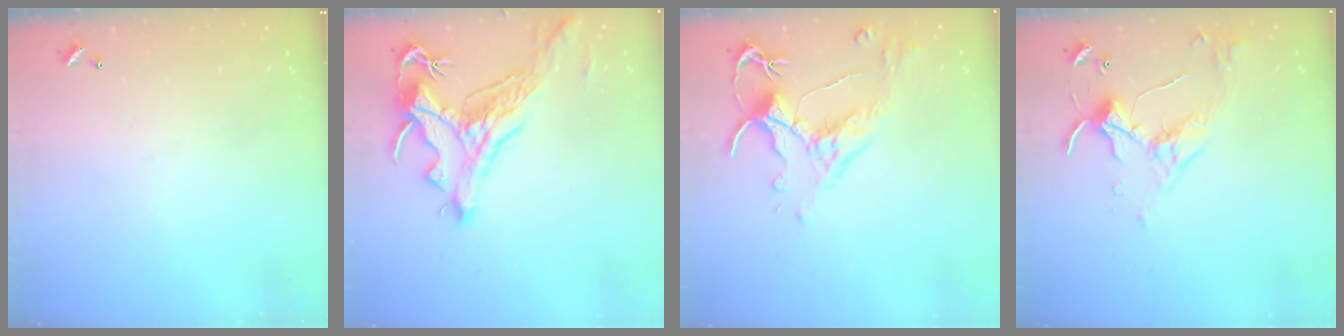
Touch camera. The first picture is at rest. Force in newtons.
{"total": 2.2, "press": 1.7, "slide": 1.3}
{"total": 2.5, "press": 2.1, "slide": 1.4}
{"total": 3.8, "press": 3.8, "slide": 0.3}